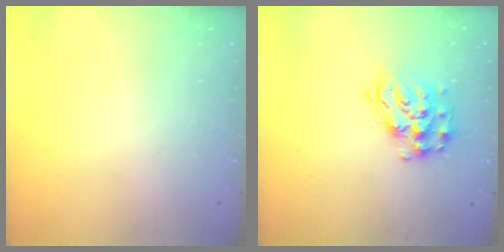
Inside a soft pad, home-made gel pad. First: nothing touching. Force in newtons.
{"total": 13.7, "press": 13.7, "slide": 0.6}